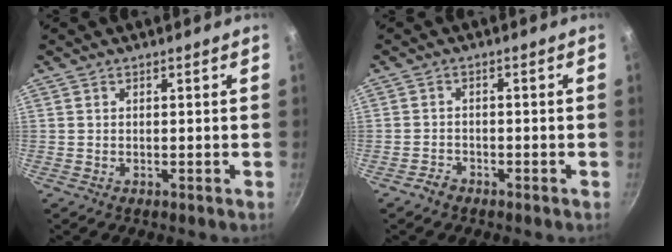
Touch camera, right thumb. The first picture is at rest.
{"total": 1.9, "force": [-1.6, 1.0, 0.3], "torque": [-0.006, 0.008, -0.030]}